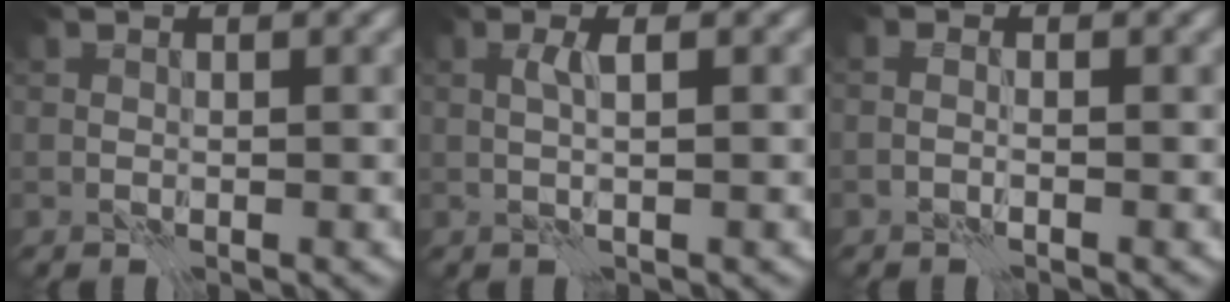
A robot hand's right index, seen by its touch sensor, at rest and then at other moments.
{"total": 1.5, "force": [0.9, -0.7, 1.0], "torque": [-0.017, 0.005, 0.014]}
{"total": 0.7, "force": [-0.6, -0.1, 0.3], "torque": [-0.007, 0.006, -0.019]}